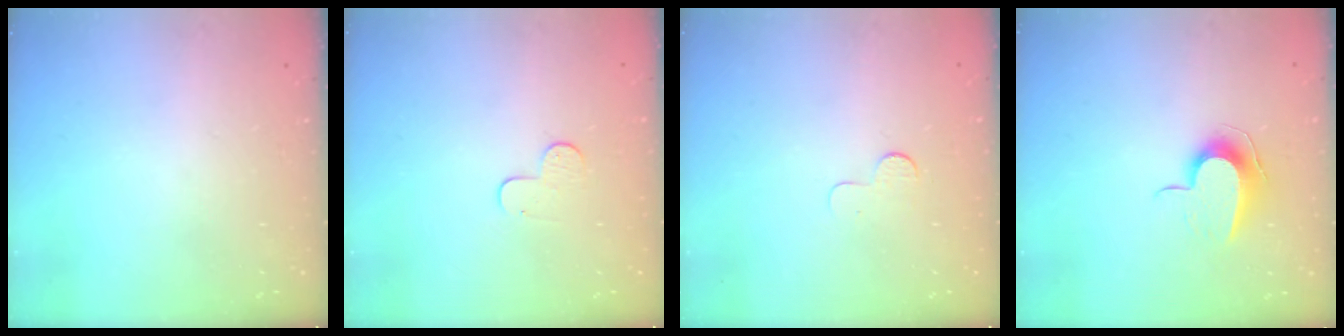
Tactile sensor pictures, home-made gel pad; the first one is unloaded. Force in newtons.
{"total": 5.1, "press": 5.1, "slide": 0.5}
{"total": 3.8, "press": 3.7, "slide": 0.3}
{"total": 9.8, "press": 9.8, "slide": 0.1}